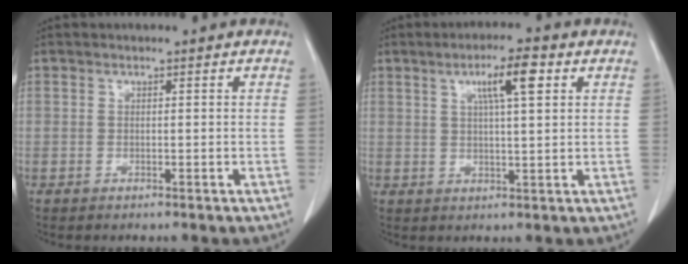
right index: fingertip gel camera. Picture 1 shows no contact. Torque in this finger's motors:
{"motor_torque": [0.69, 0.39, 0.15, 0.06]}